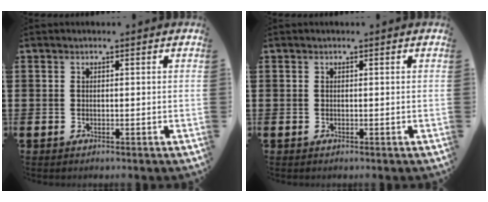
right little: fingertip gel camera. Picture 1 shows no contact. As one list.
[{"total": 0.0}]